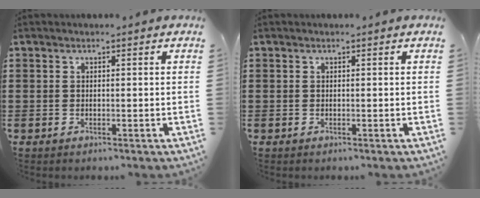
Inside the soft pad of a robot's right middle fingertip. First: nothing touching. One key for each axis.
{"total": 0.0}